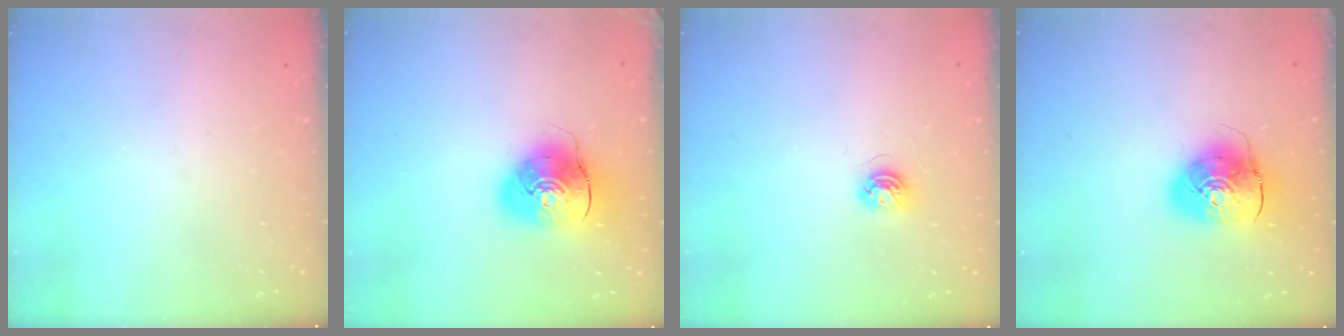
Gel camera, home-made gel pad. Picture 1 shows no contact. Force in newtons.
{"total": 11.1, "press": 11.0, "slide": 2.0}
{"total": 4.0, "press": 4.0, "slide": 0.5}
{"total": 11.4, "press": 11.3, "slide": 1.8}